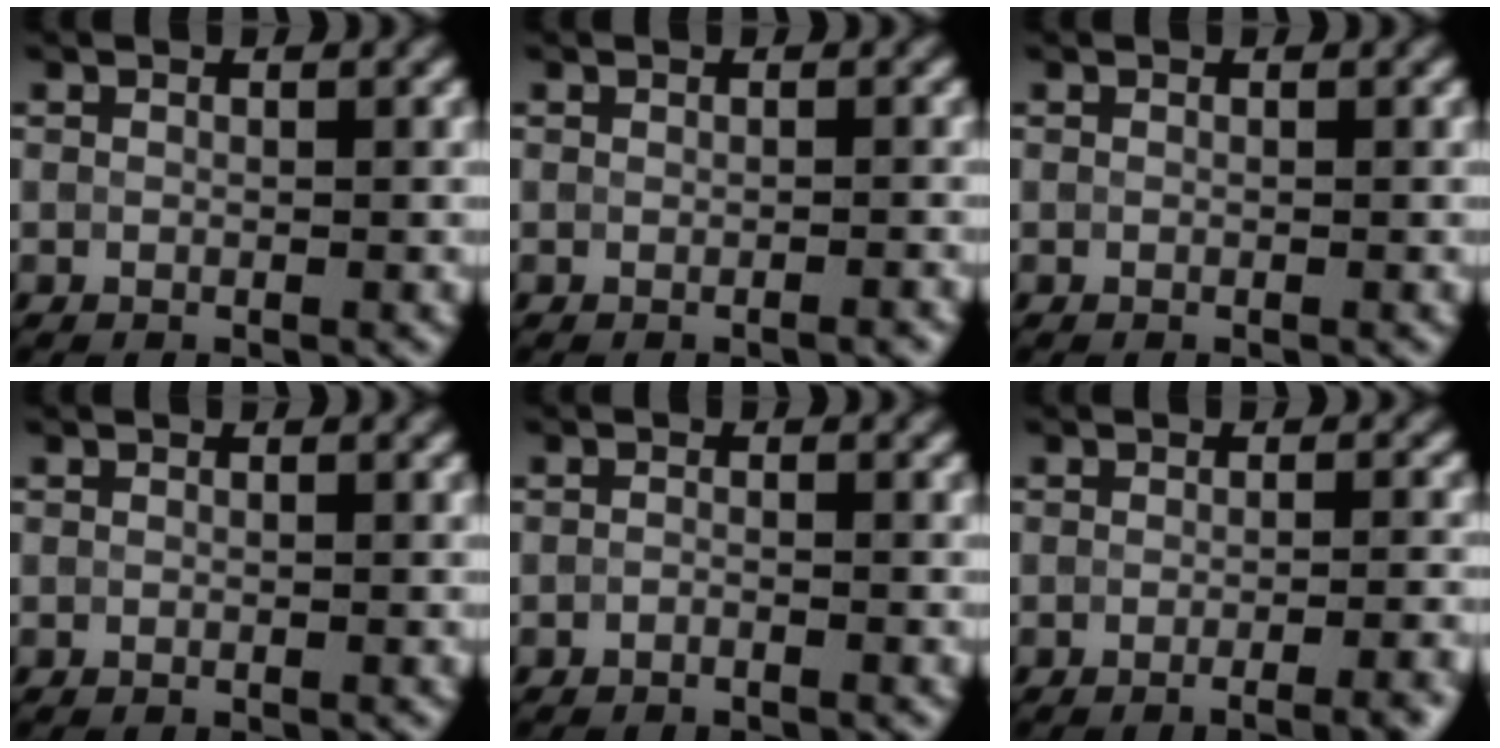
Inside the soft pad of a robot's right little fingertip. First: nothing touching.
{"total": 0.8, "force": [-0.6, 0.1, 0.6], "torque": [-0.004, 0.002, -0.011]}
{"total": 0.0}
{"total": 0.0}
{"total": 0.8, "force": [-0.7, 0.2, 0.4], "torque": [-0.007, -0.002, -0.014]}
{"total": 4.4, "force": [-2.6, 1.3, 3.3], "torque": [-0.023, 0.012, -0.032]}